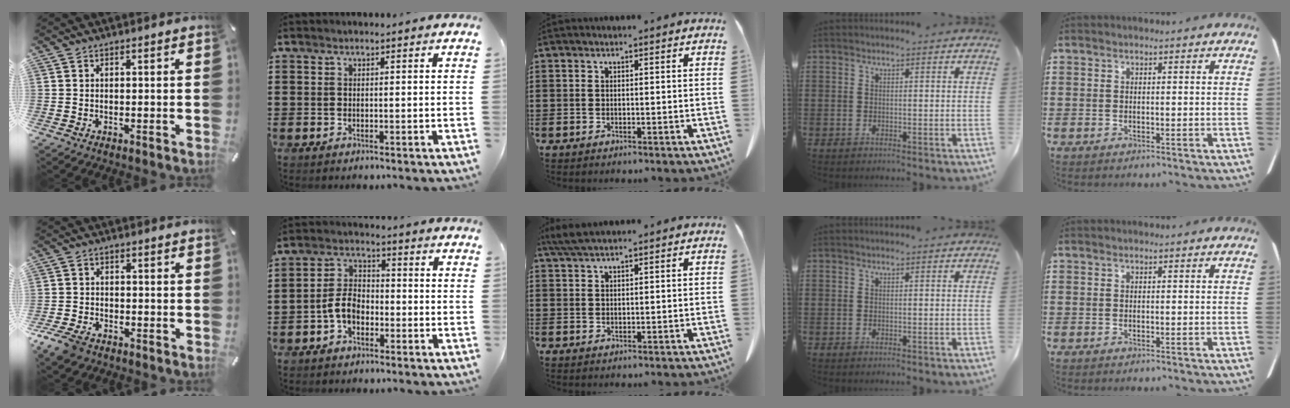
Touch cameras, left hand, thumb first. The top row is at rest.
{"thumb": {"total": 5.1, "force": [-3.6, 2.9, 2.2], "torque": [-0.058, 0.013, -0.072]}, "index": {"total": 5.2, "force": [-2.2, 3.2, 3.4], "torque": [-0.090, 0.003, -0.050]}, "middle": {"total": 2.9, "force": [2.1, 0.3, 1.9], "torque": [-0.043, -0.002, 0.041]}}